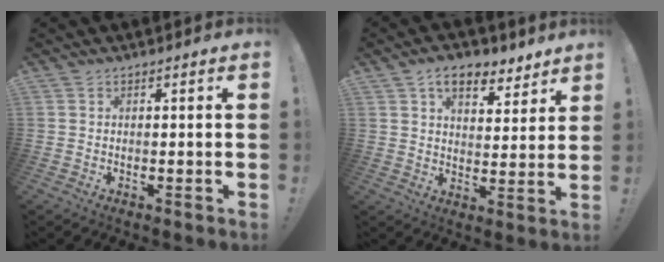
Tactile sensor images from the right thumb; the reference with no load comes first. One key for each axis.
{"total": 9.9, "fx": 6.5, "fy": 5.3, "fz": 5.3, "tx": -0.075, "ty": -0.032, "tz": 0.117}